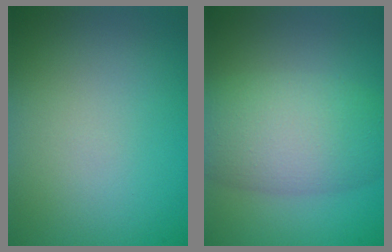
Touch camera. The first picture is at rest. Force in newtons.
{"total": 7.3, "press": 7.2, "slide": 0.3}